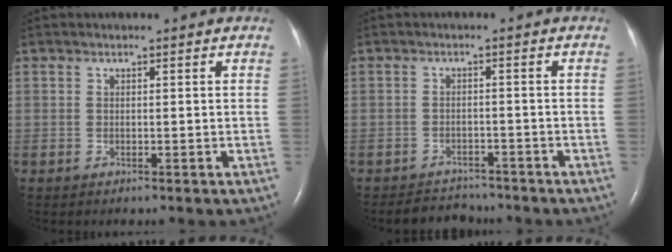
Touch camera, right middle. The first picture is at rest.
{"total": 4.1, "force": [-3.9, 1.3, -0.2], "torque": [-0.004, -0.003, -0.060]}